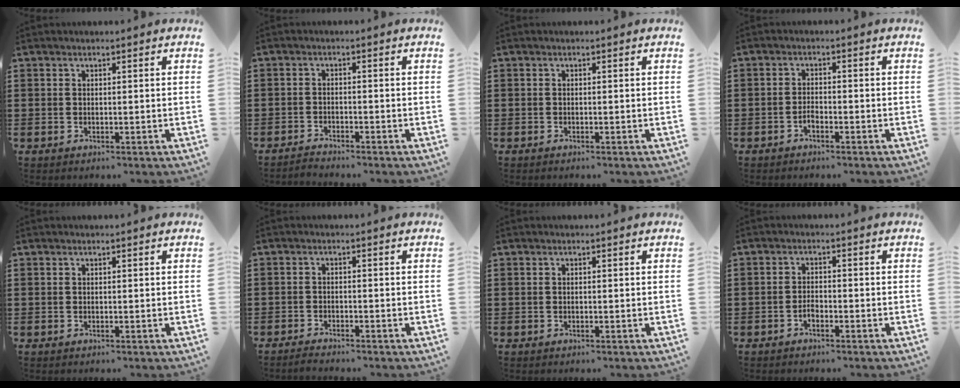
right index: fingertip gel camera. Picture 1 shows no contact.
{"total": 1.5, "force": [-1.5, 0.0, -0.1], "torque": [-0.005, 0.002, -0.032]}
{"total": 0.0}
{"total": 1.3, "force": [-1.1, 0.5, 0.6], "torque": [-0.015, -0.003, -0.020]}
{"total": 0.0}
{"total": 1.3, "force": [-1.2, 0.2, -0.1], "torque": [-0.003, 0.005, -0.026]}
{"total": 0.0}
{"total": 1.5, "force": [-1.0, 0.7, 0.8], "torque": [-0.018, -0.002, -0.020]}